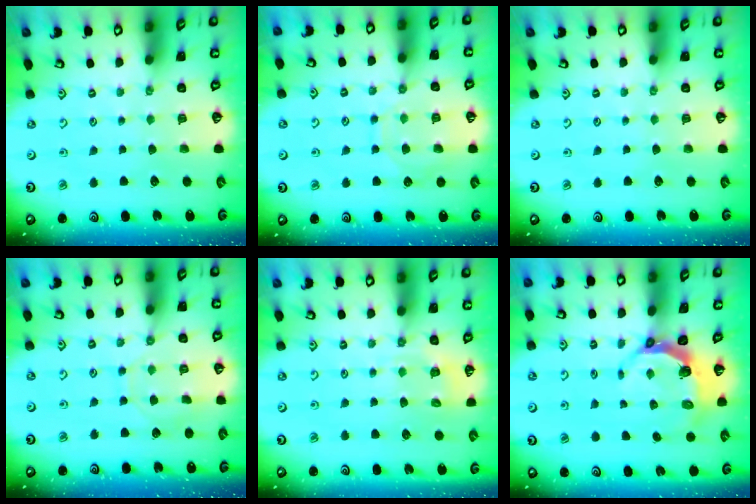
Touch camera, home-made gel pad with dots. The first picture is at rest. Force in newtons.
{"total": 10.3, "press": 10.2, "slide": 0.9}
{"total": 0.0}
{"total": 8.5, "press": 8.4, "slide": 0.9}
{"total": 5.9, "press": 5.8, "slide": 1.1}
{"total": 5.7, "press": 4.4, "slide": 3.6}